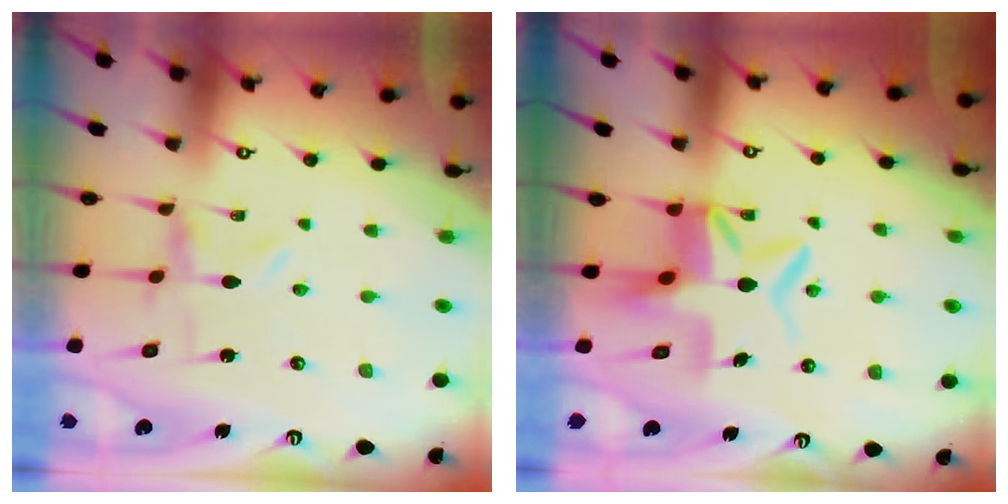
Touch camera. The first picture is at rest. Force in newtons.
{"total": 9.0, "press": 8.9, "slide": 1.3}